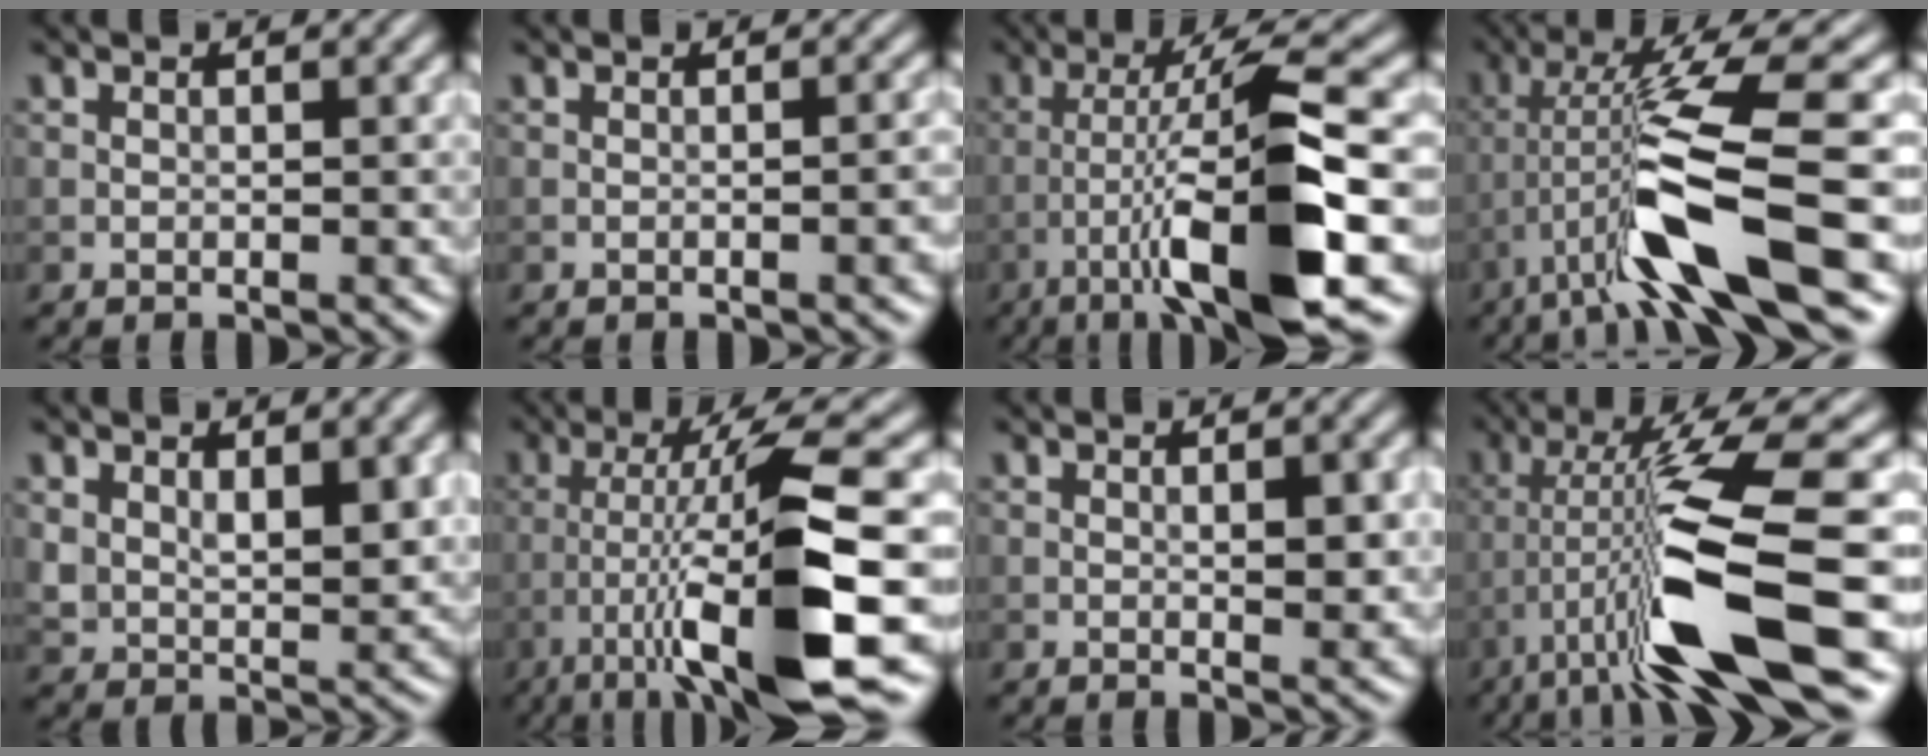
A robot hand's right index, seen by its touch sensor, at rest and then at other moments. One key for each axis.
{"total": 2.6, "fx": -0.5, "fy": 0.8, "fz": 2.4, "tx": -0.019, "ty": 0.004, "tz": -0.006}
{"total": 11.2, "fx": -4.2, "fy": 1.5, "fz": 10.3, "tx": -0.168, "ty": 0.023, "tz": -0.066}
{"total": 10.4, "fx": -3.5, "fy": 1.5, "fz": 9.7, "tx": -0.173, "ty": 0.011, "tz": -0.063}
{"total": 4.3, "fx": 1.5, "fy": 2.4, "fz": 3.2, "tx": -0.069, "ty": -0.012, "tz": 0.037}
{"total": 12.3, "fx": -4.5, "fy": 2.0, "fz": 11.2, "tx": -0.181, "ty": 0.012, "tz": -0.072}
{"total": 2.3, "fx": 0.2, "fy": 0.7, "fz": 2.2, "tx": -0.035, "ty": -0.003, "tz": 0.004}
{"total": 11.7, "fx": -3.8, "fy": 1.9, "fz": 10.9, "tx": -0.191, "ty": 0.008, "tz": -0.063}